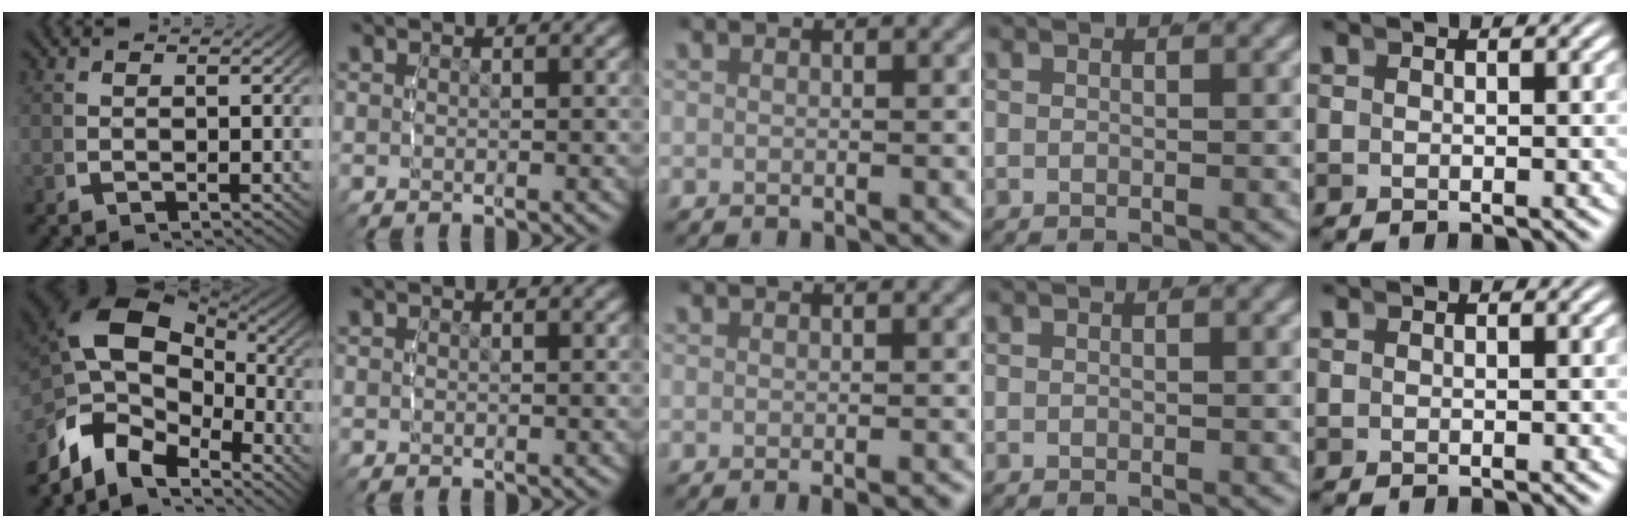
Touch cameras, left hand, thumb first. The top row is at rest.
{"thumb": {"total": 14.9, "force": [-1.0, 10.4, 10.7], "torque": [-0.229, -0.040, -0.010]}, "middle": {"total": 1.6, "force": [-1.3, 0.2, 0.9], "torque": [-0.003, 0.002, -0.020]}}